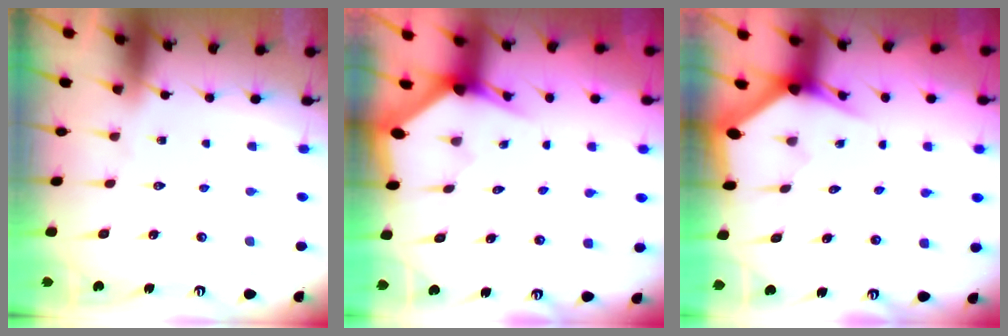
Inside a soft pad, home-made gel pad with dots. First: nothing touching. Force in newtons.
{"total": 2.8, "press": 2.8, "slide": 0.1}
{"total": 3.0, "press": 3.0, "slide": 0.0}